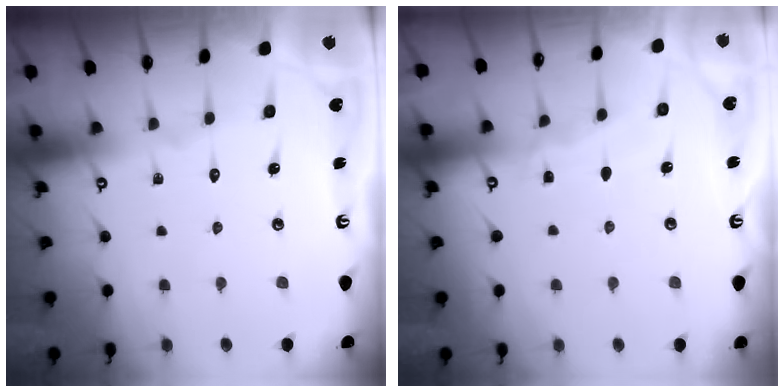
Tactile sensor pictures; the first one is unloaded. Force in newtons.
{"total": 3.4, "press": 3.4, "slide": 0.4}